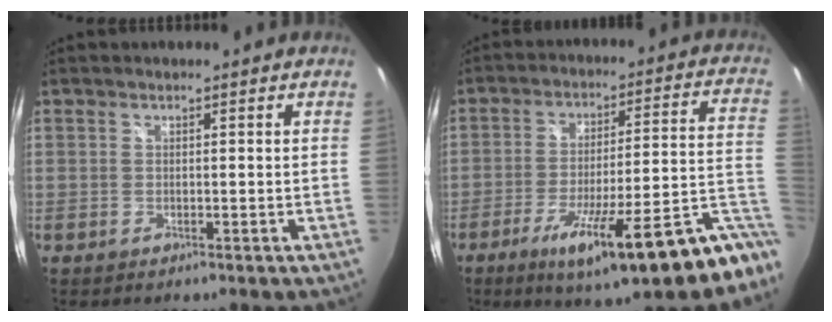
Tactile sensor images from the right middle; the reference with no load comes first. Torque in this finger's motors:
{"motor_torque": [2.14, 0.00, 0.76, 0.21]}